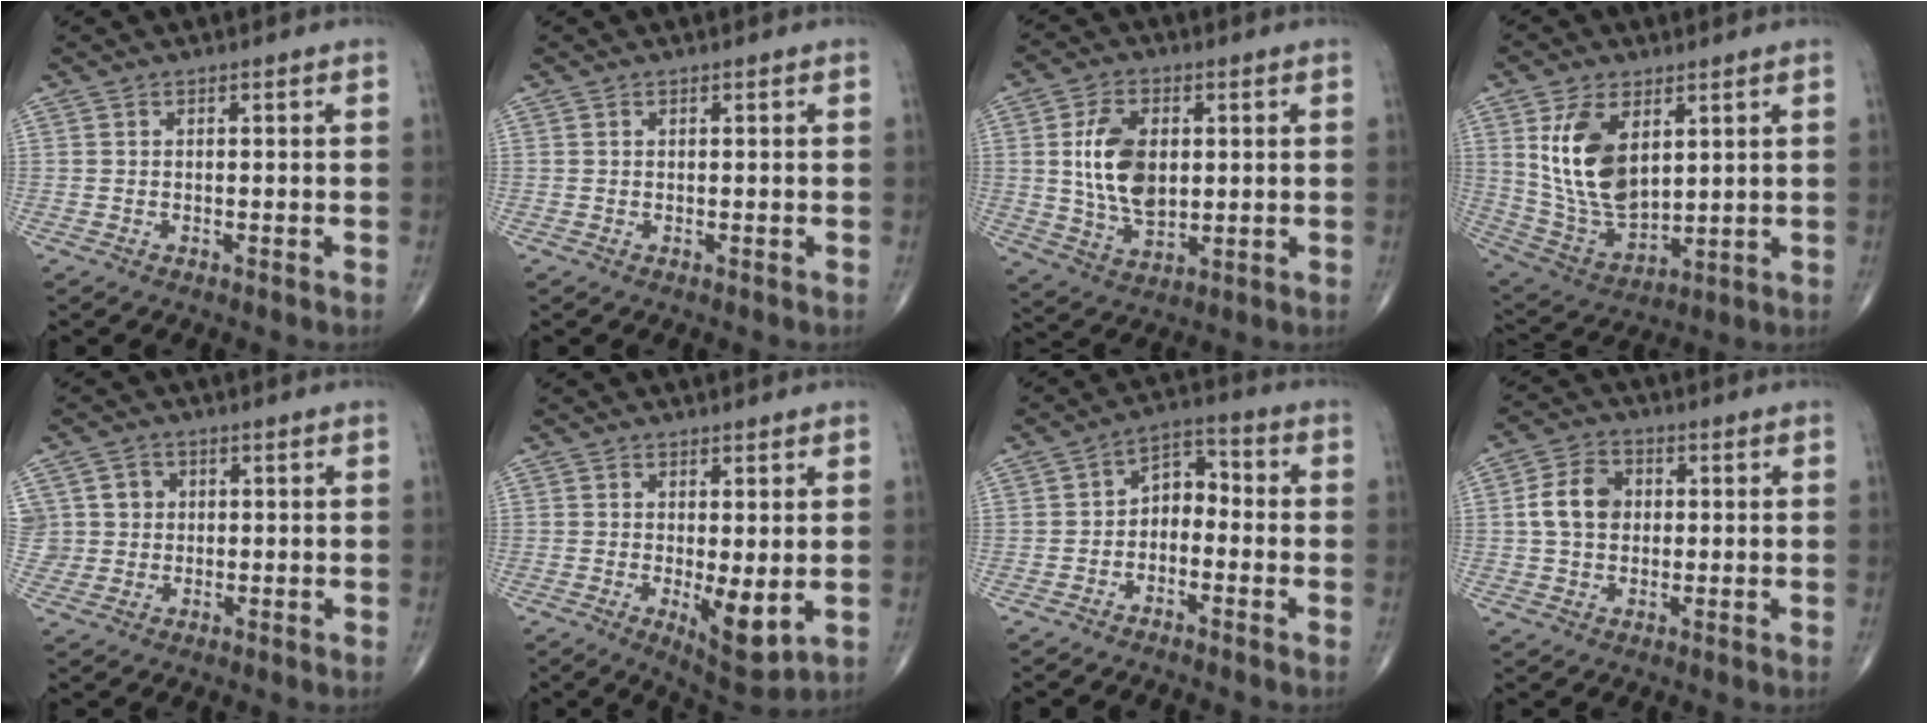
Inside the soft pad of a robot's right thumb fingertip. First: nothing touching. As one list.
[{"total": 0.0}, {"total": 12.1, "force": [1.6, 7.4, 9.4], "torque": [-0.160, -0.010, 0.036]}, {"total": 14.9, "force": [4.5, 8.4, 11.4], "torque": [-0.203, -0.025, 0.105]}, {"total": 5.5, "force": [1.3, 5.3, 0.8], "torque": [0.015, 0.002, 0.023]}, {"total": 7.3, "force": [-1.0, 2.6, 6.8], "torque": [-0.097, -0.023, -0.005]}, {"total": 6.0, "force": [-1.5, 4.2, 4.1], "torque": [-0.043, 0.039, -0.042]}, {"total": 7.7, "force": [0.8, 6.0, 4.9], "torque": [-0.075, 0.012, 0.008]}]